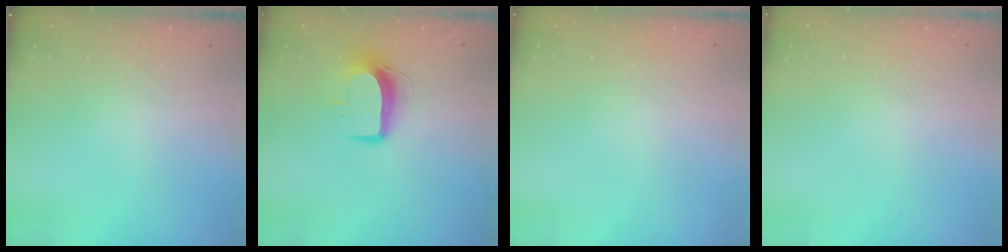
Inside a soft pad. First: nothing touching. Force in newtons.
{"total": 9.5, "press": 9.5, "slide": 0.8}
{"total": 0.0}
{"total": 0.6, "press": 0.6, "slide": 0.1}